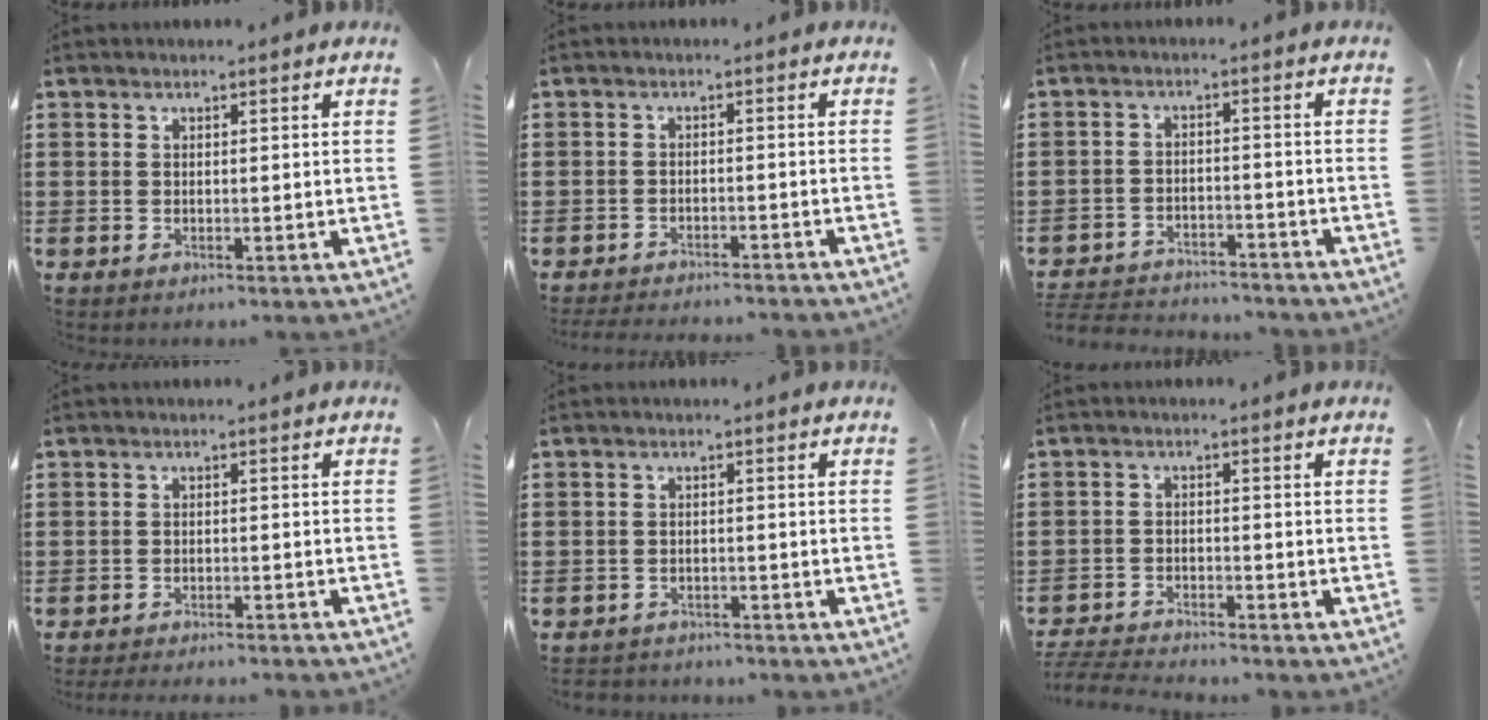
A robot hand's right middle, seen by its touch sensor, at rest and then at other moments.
{"total": 2.5, "force": [-2.5, 0.0, 0.2], "torque": [-0.007, -0.002, -0.052]}
{"total": 3.5, "force": [-3.4, 0.6, 0.1], "torque": [-0.007, 0.002, -0.074]}
{"total": 2.0, "force": [-2.0, -0.1, 0.2], "torque": [-0.006, -0.001, -0.041]}
{"total": 1.8, "force": [-1.7, 0.3, -0.2], "torque": [-0.003, -0.001, -0.040]}
{"total": 3.8, "force": [-3.8, 0.2, 0.4], "torque": [-0.022, -0.005, -0.084]}